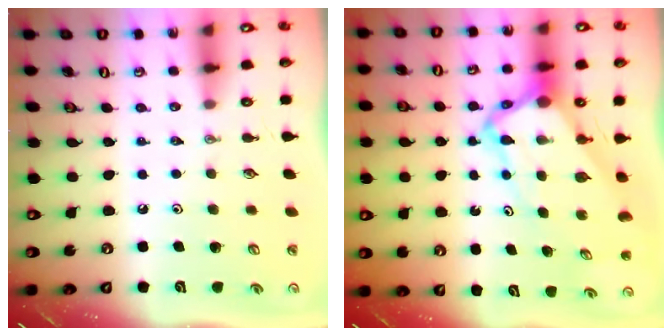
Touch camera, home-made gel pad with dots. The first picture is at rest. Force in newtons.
{"total": 9.3, "press": 9.2, "slide": 1.0}